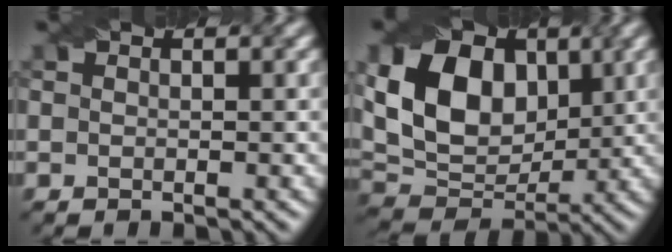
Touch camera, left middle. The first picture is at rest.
{"total": 11.5, "force": [2.8, 7.9, 7.9], "torque": [-0.160, 0.016, 0.040]}